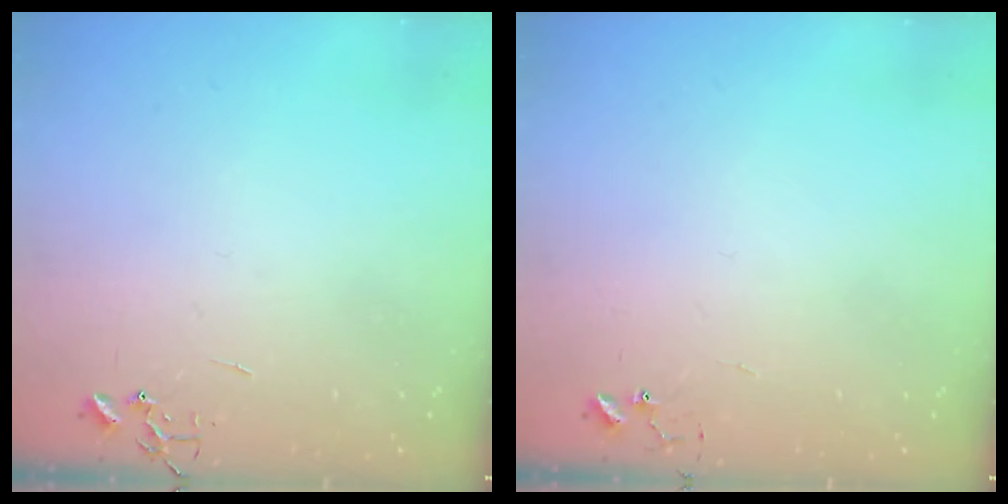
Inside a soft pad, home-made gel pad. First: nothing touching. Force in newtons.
{"total": 5.2, "press": 5.2, "slide": 0.4}